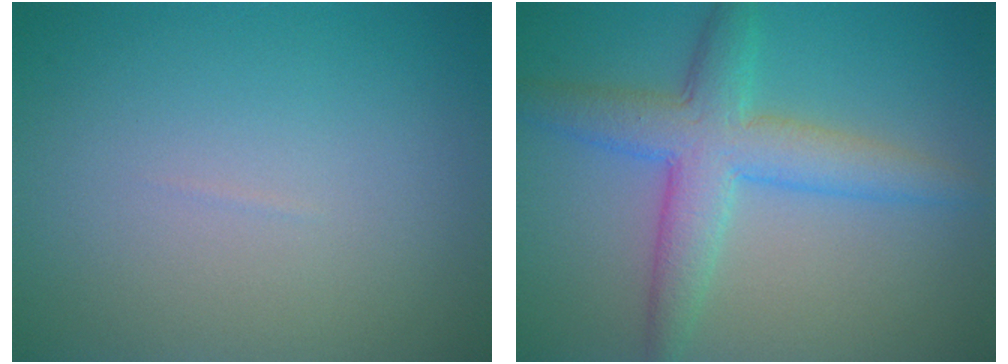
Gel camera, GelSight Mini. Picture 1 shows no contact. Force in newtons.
{"total": 5.4, "press": 5.4, "slide": 0.0}